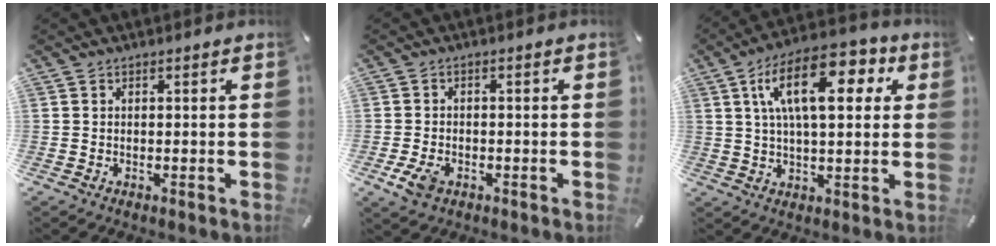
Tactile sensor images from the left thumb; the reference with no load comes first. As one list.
[{"total": 4.5, "force": [-1.9, 2.9, 2.8], "torque": [-0.072, 0.001, -0.040]}, {"total": 17.1, "force": [6.1, 8.1, 13.7], "torque": [-0.226, 0.000, 0.096]}]